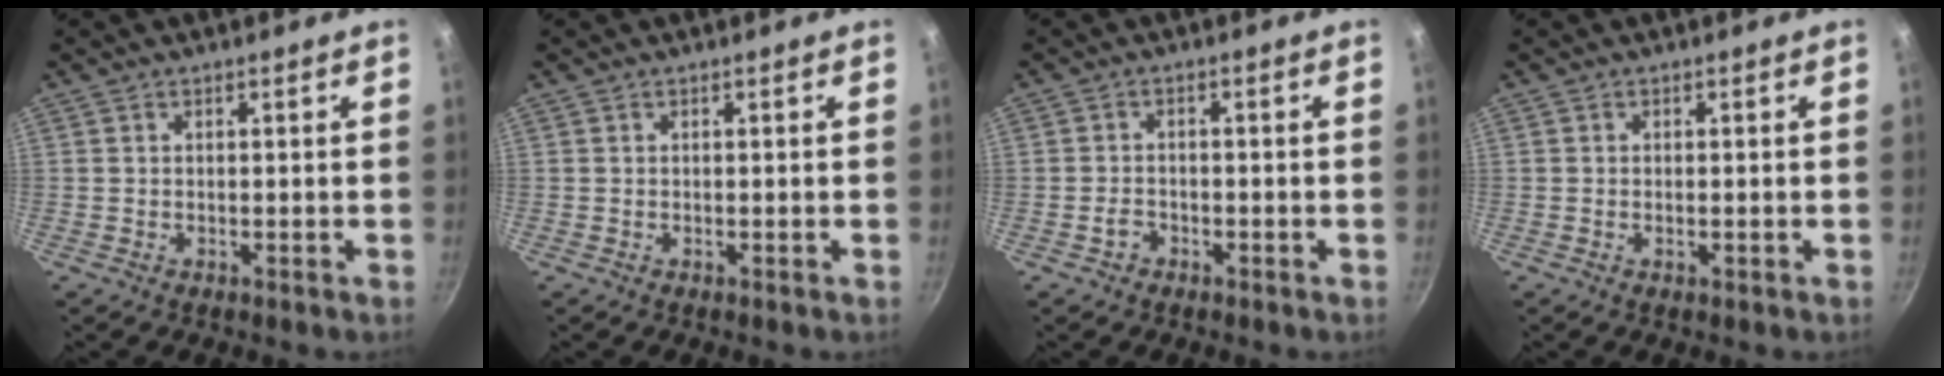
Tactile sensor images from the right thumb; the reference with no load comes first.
{"total": 0.0}
{"total": 2.1, "force": [-1.3, 1.5, 0.8], "torque": [-0.008, 0.017, -0.019]}
{"total": 0.8, "force": [-0.2, 0.3, 0.7], "torque": [-0.012, 0.001, -0.004]}